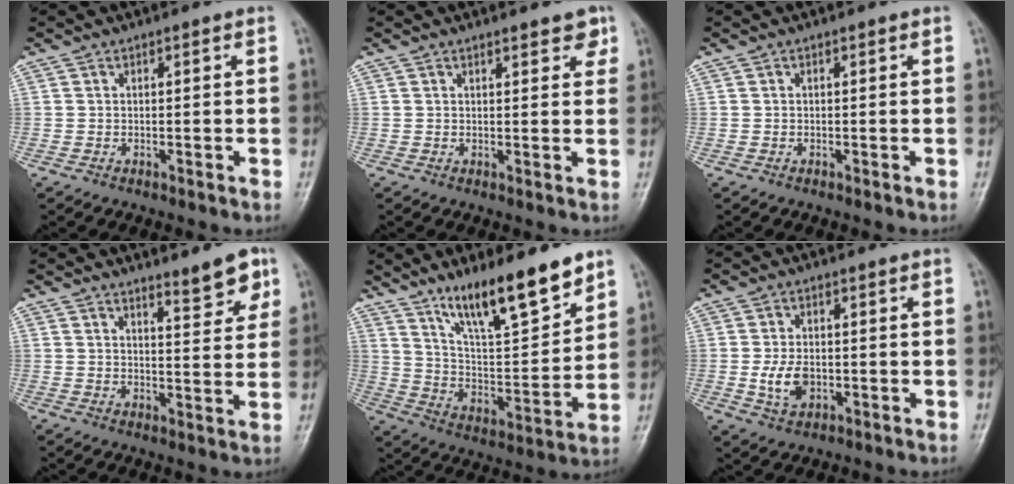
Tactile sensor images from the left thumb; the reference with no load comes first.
{"total": 3.6, "force": [2.5, 1.5, 2.1], "torque": [-0.008, -0.010, 0.028]}
{"total": 0.0}
{"total": 6.2, "force": [4.4, 1.6, 4.0], "torque": [-0.038, -0.032, 0.059]}
{"total": 16.8, "force": [12.0, 4.1, 11.0], "torque": [-0.155, -0.075, 0.216]}
{"total": 5.5, "force": [-0.9, 3.6, 4.0], "torque": [-0.070, 0.000, -0.012]}